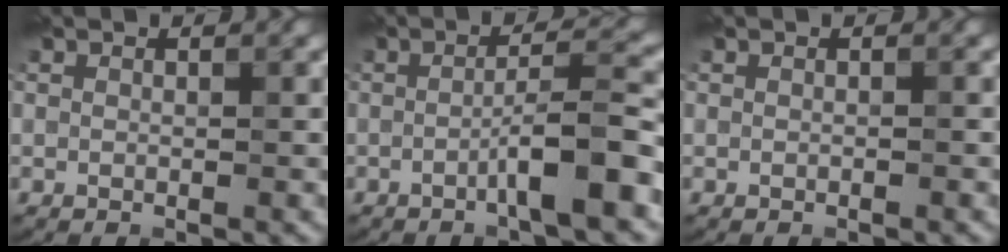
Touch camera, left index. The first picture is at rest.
{"total": 4.9, "force": [-1.8, 0.5, 4.6], "torque": [-0.069, 0.018, -0.040]}
{"total": 0.0}